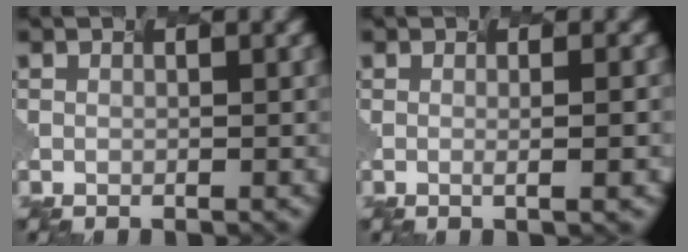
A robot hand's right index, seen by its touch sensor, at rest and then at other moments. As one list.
[{"total": 3.2, "force": [0.0, 1.3, 3.0], "torque": [-0.009, 0.017, -0.016]}]